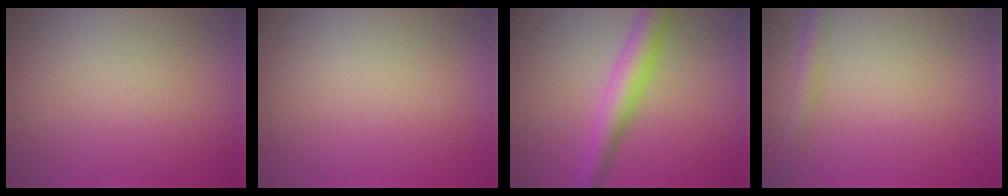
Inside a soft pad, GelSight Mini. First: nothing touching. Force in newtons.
{"total": 0.0}
{"total": 4.6, "press": 4.6, "slide": 0.0}
{"total": 2.0, "press": 2.0, "slide": 0.1}